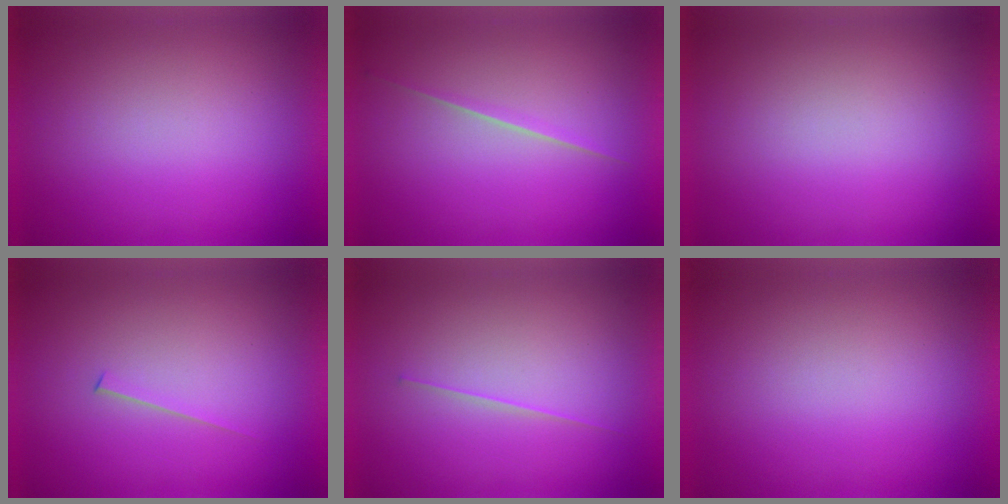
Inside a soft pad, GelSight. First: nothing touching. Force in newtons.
{"total": 1.8}
{"total": 0.0}
{"total": 1.5}
{"total": 1.3}
{"total": 0.0}